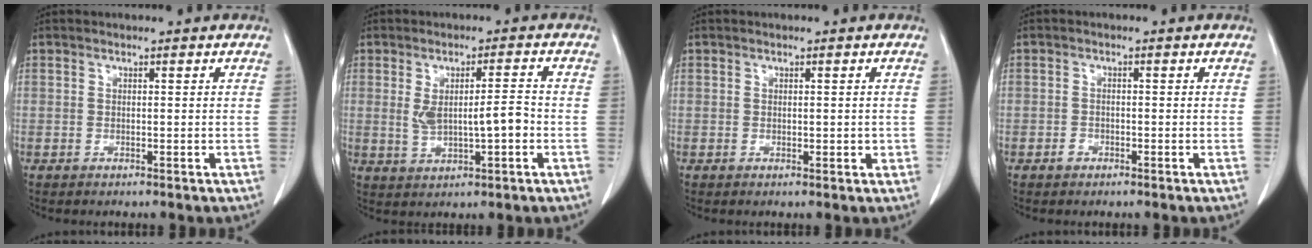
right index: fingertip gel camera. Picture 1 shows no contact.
{"total": 6.0, "force": [-0.4, 1.5, 5.8], "torque": [-0.102, 0.007, 0.005]}
{"total": 1.4, "force": [0.0, 0.8, 1.1], "torque": [-0.015, -0.002, 0.003]}
{"total": 1.2, "force": [-0.6, 1.0, 0.2], "torque": [-0.002, 0.005, -0.010]}